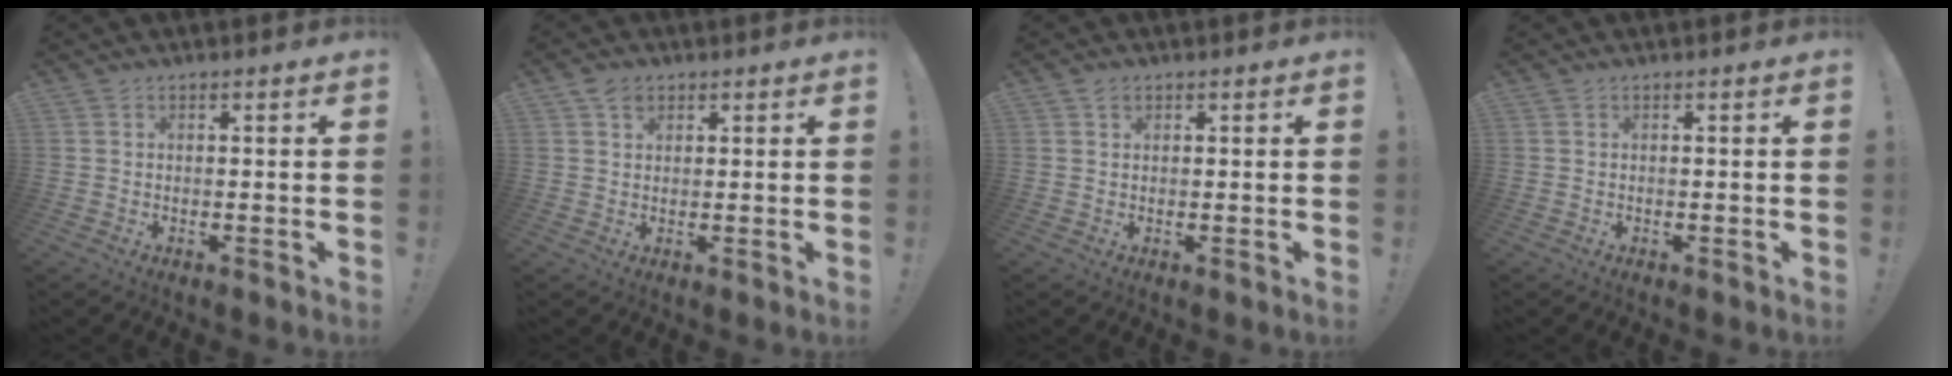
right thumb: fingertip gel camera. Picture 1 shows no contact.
{"total": 3.4, "force": [1.9, 2.4, 1.3], "torque": [-0.012, -0.007, 0.034]}
{"total": 1.1, "force": [0.8, 0.7, 0.2], "torque": [0.003, -0.001, 0.014]}
{"total": 0.0}